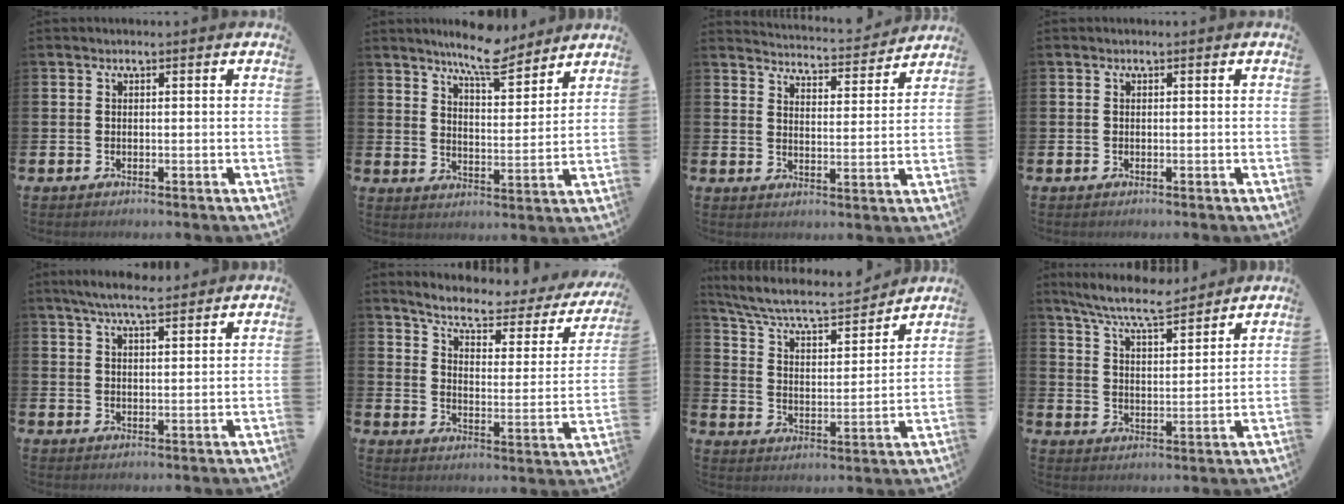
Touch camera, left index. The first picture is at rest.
{"total": 8.0, "force": [7.5, 1.2, 2.6], "torque": [-0.053, -0.039, 0.133]}
{"total": 4.4, "force": [4.3, 0.2, 0.0], "torque": [-0.018, -0.042, 0.071]}
{"total": 0.0}
{"total": 5.7, "force": [5.0, 0.9, 2.5], "torque": [-0.051, -0.016, 0.088]}
{"total": 6.0, "force": [5.1, 1.5, 2.9], "torque": [-0.078, -0.037, 0.077]}
{"total": 7.8, "force": [6.9, 1.9, 2.9], "torque": [-0.093, -0.048, 0.117]}
{"total": 8.0, "force": [7.4, 0.8, 3.1], "torque": [-0.086, -0.035, 0.132]}